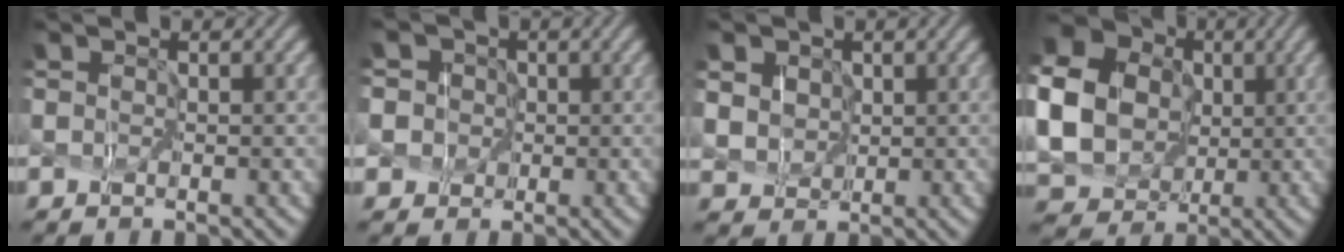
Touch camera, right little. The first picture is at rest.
{"total": 5.7, "force": [0.0, 5.5, 1.5], "torque": [-0.061, 0.027, -0.018]}
{"total": 7.2, "force": [3.2, 5.7, 3.2], "torque": [-0.093, 0.019, 0.053]}
{"total": 16.3, "force": [1.9, 14.9, 6.2], "torque": [-0.208, 0.008, 0.014]}